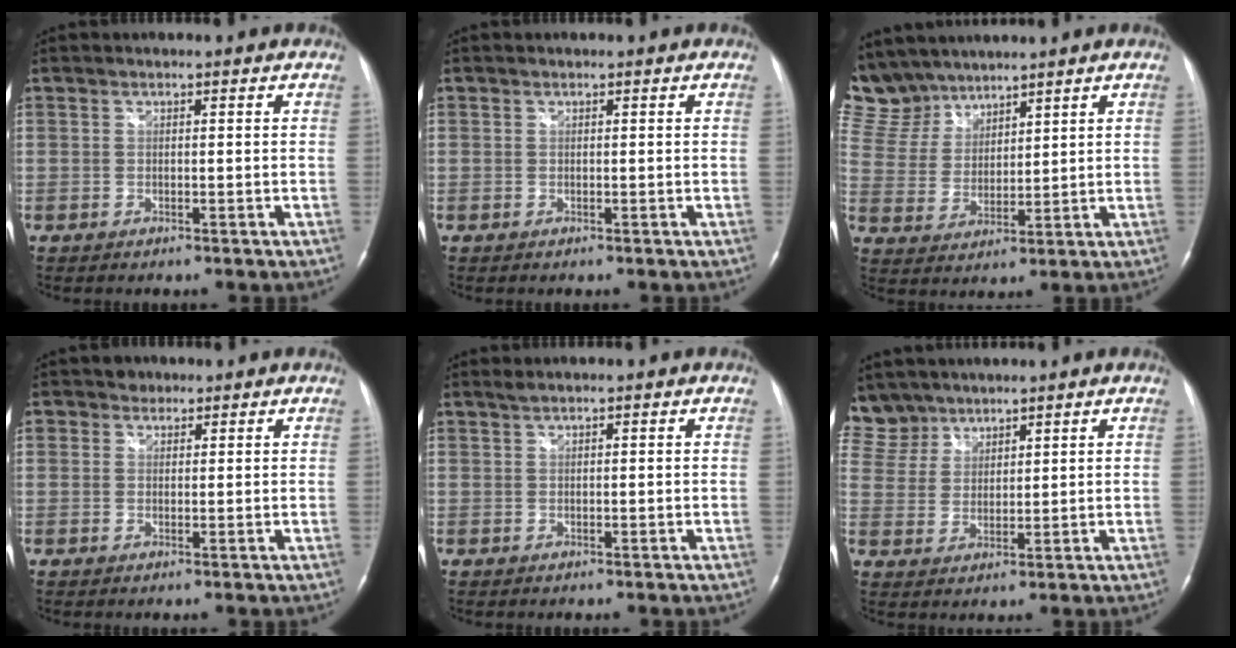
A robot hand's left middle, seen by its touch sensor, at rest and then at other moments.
{"total": 0.0}
{"total": 11.6, "force": [10.3, 5.1, 1.3], "torque": [-0.050, 0.020, 0.224]}
{"total": 1.7, "force": [1.1, 1.3, 0.0], "torque": [0.002, 0.002, 0.012]}
{"total": 0.7, "force": [0.6, -0.1, 0.4], "torque": [-0.015, 0.009, 0.017]}
{"total": 7.7, "force": [6.5, 4.1, 0.0], "torque": [-0.001, 0.010, 0.136]}